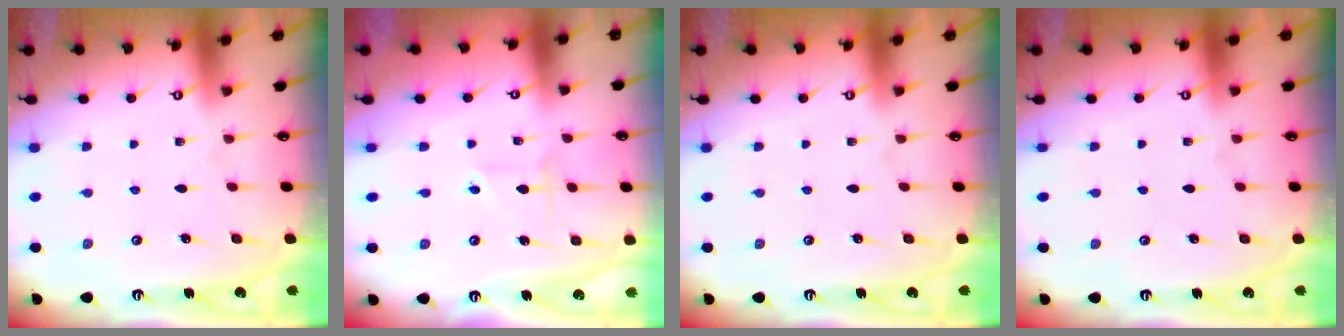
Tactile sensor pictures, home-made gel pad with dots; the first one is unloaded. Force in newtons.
{"total": 3.4, "press": 3.3, "slide": 0.4}
{"total": 0.0}
{"total": 0.0}